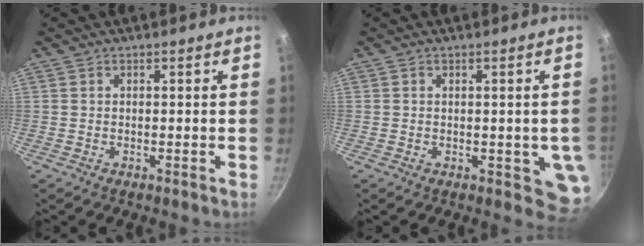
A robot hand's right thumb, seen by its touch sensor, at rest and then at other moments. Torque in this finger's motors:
{"motor_torque": [1.51, 1.36, 0.50, -0.57, 0.23]}